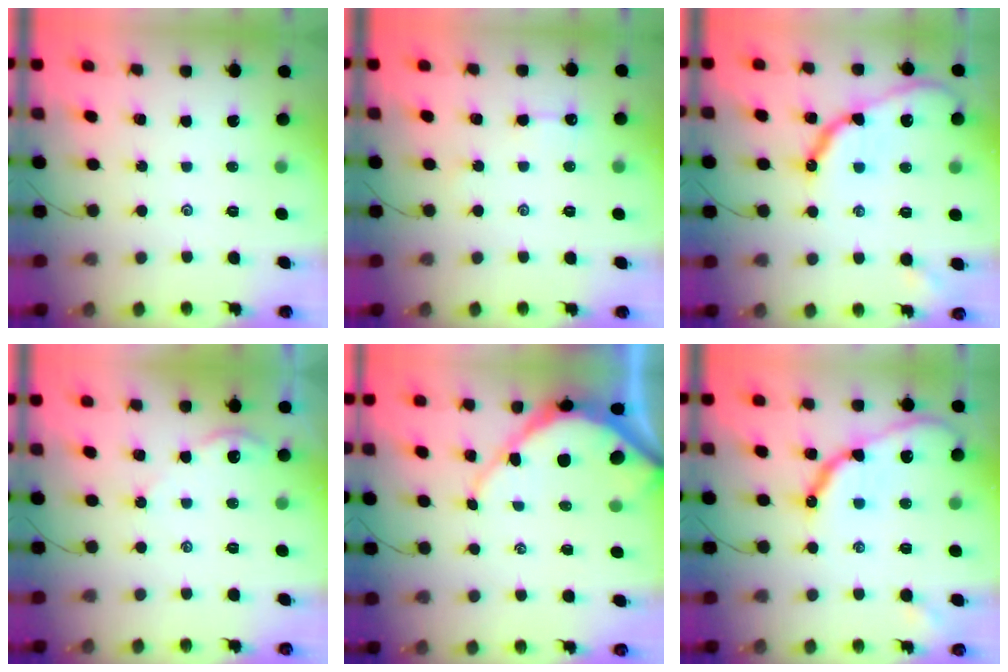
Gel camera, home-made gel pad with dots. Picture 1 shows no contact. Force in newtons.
{"total": 3.0, "press": 3.0, "slide": 0.4}
{"total": 13.1, "press": 13.1, "slide": 1.2}
{"total": 2.9, "press": 2.9, "slide": 0.3}
{"total": 8.8, "press": 8.7, "slide": 0.9}
{"total": 13.1, "press": 13.1, "slide": 1.2}